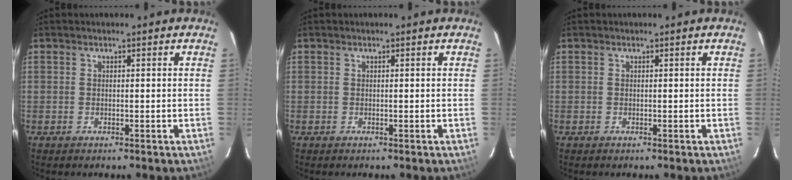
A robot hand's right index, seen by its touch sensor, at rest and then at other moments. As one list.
[{"total": 0.0}, {"total": 0.0}]